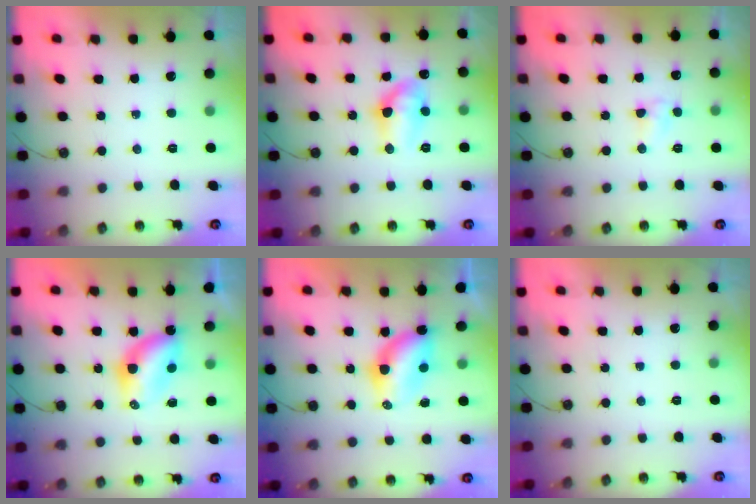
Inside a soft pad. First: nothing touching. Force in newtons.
{"total": 10.8, "press": 10.7, "slide": 1.1}
{"total": 4.0, "press": 4.0, "slide": 0.5}
{"total": 6.8, "press": 6.8, "slide": 0.2}
{"total": 6.3, "press": 6.2, "slide": 0.5}
{"total": 0.0}